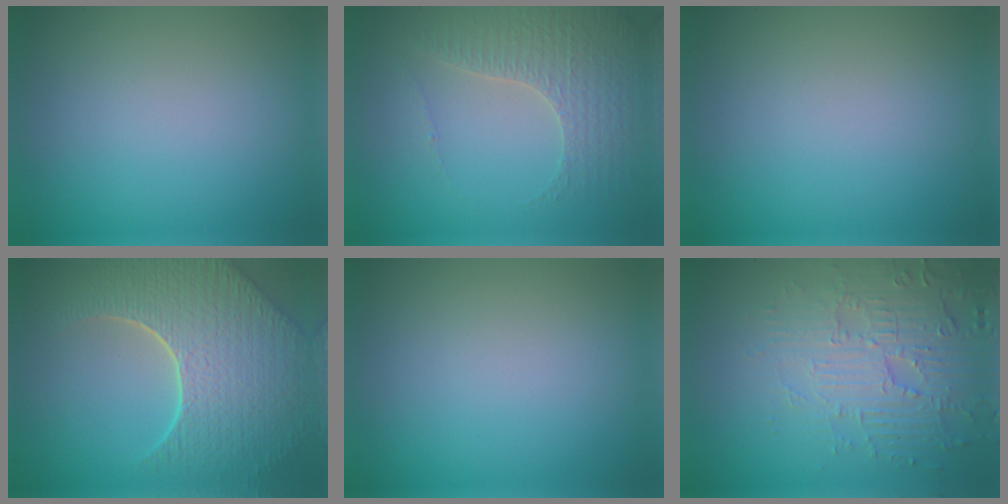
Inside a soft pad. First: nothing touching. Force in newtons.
{"total": 3.4, "press": 3.4, "slide": 0.6}
{"total": 0.0}
{"total": 9.0, "press": 6.4, "slide": 6.4}
{"total": 0.0}
{"total": 4.1, "press": 4.1, "slide": 0.5}